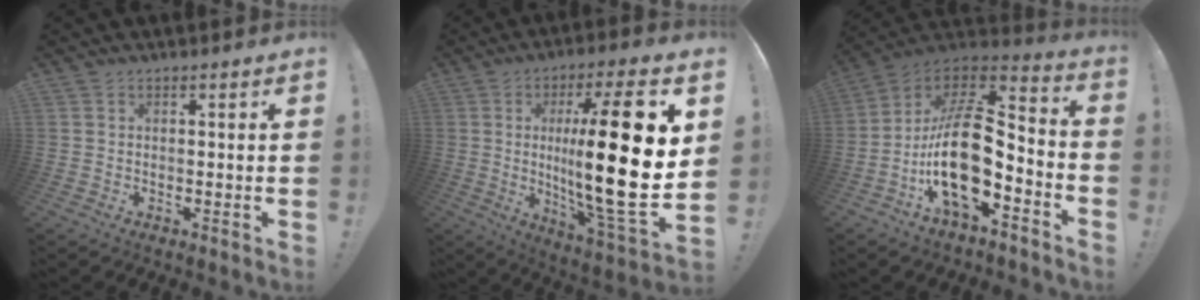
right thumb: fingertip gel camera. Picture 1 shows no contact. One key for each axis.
{"total": 26.5, "fx": 1.9, "fy": 5.1, "fz": 26.0, "tx": -0.437, "ty": -0.025, "tz": 0.023}
{"total": 21.1, "fx": -4.6, "fy": 10.0, "fz": 18.0, "tx": -0.350, "ty": 0.021, "tz": -0.075}